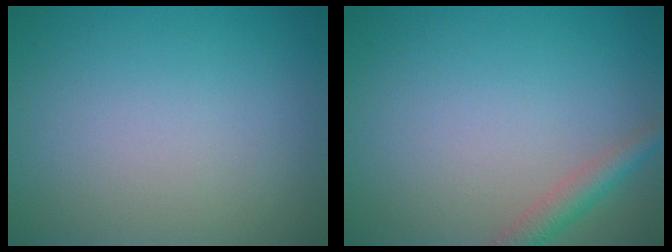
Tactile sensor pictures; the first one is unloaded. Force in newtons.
{"total": 2.4, "press": 2.4, "slide": 0.1}